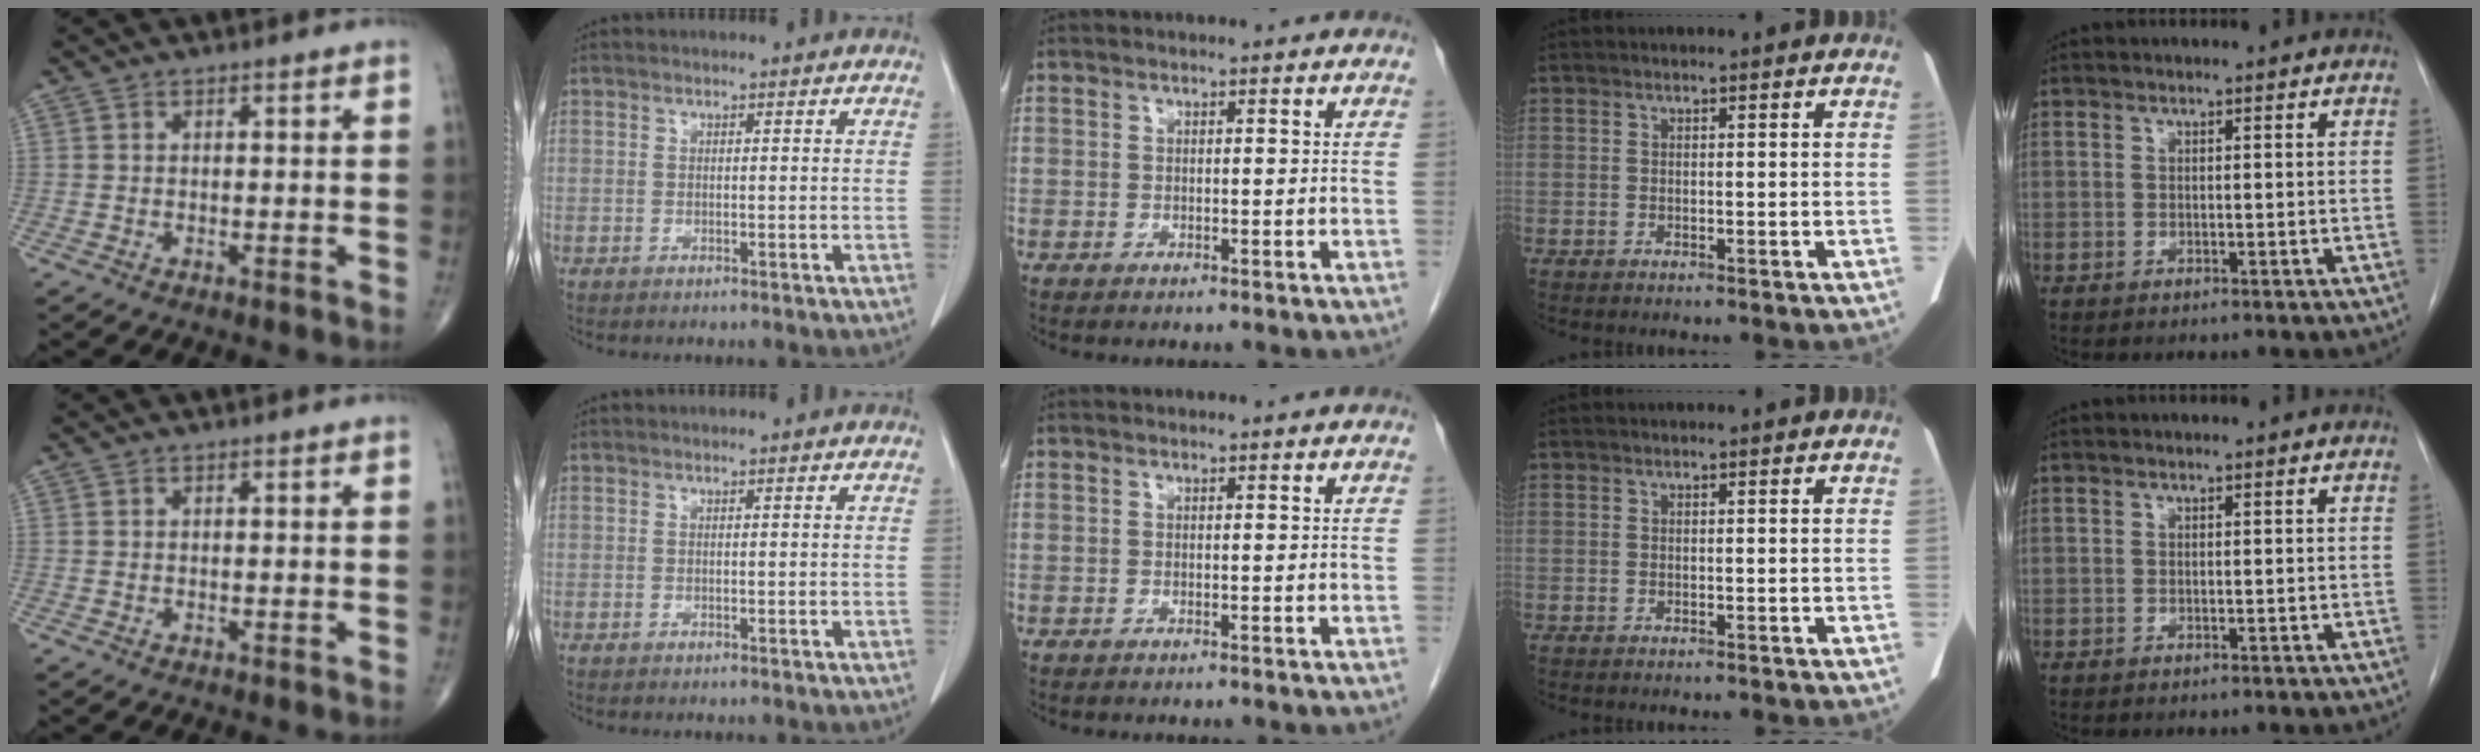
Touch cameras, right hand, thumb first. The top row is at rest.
{}